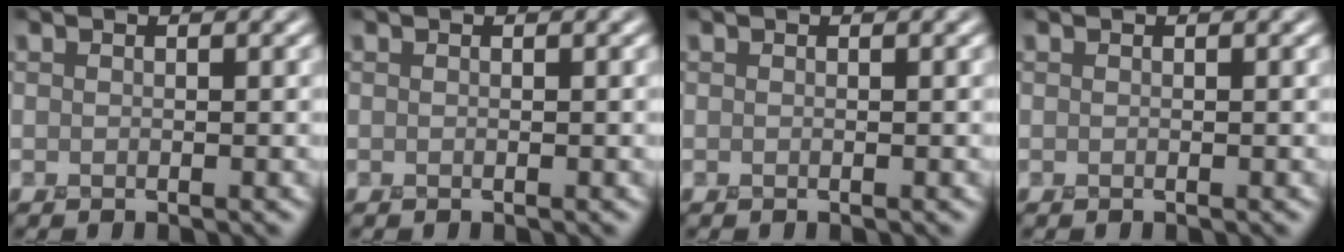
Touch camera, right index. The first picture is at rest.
{"total": 0.0}
{"total": 0.0}
{"total": 0.0}